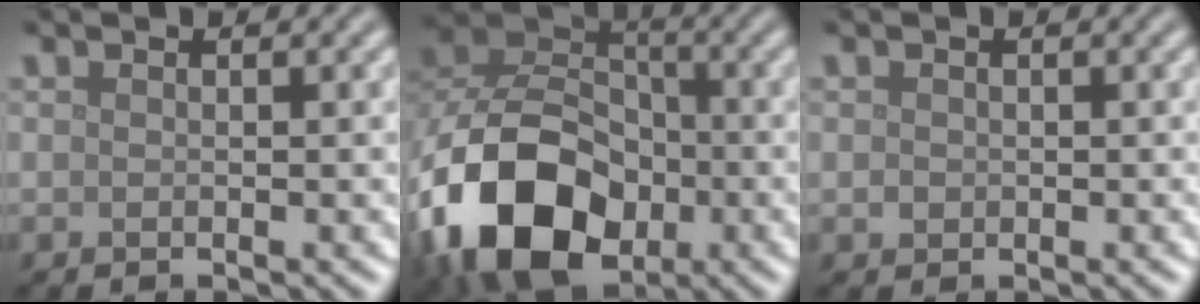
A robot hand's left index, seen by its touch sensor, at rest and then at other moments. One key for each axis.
{"total": 14.6, "fx": -5.5, "fy": 10.2, "fz": 8.8, "tx": -0.188, "ty": -0.027, "tz": -0.104}
{"total": 0.6, "fx": -0.1, "fy": 0.6, "fz": 0.1, "tx": 0.001, "ty": -0.004, "tz": -0.003}